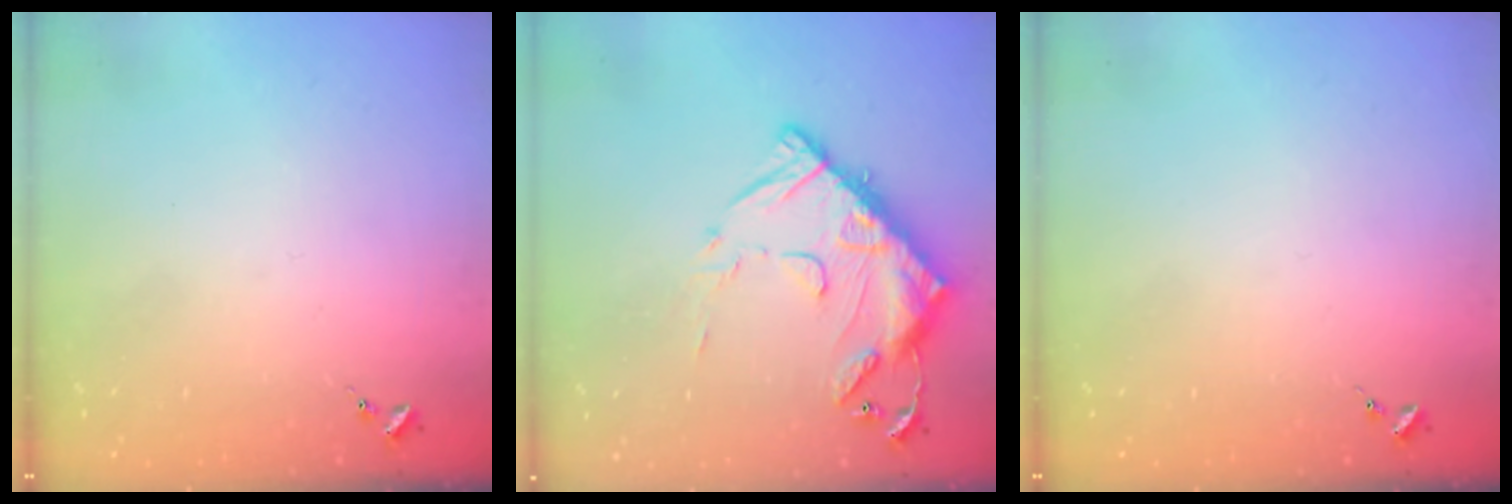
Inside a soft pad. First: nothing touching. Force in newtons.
{"total": 16.8, "press": 16.7, "slide": 1.2}
{"total": 0.0}